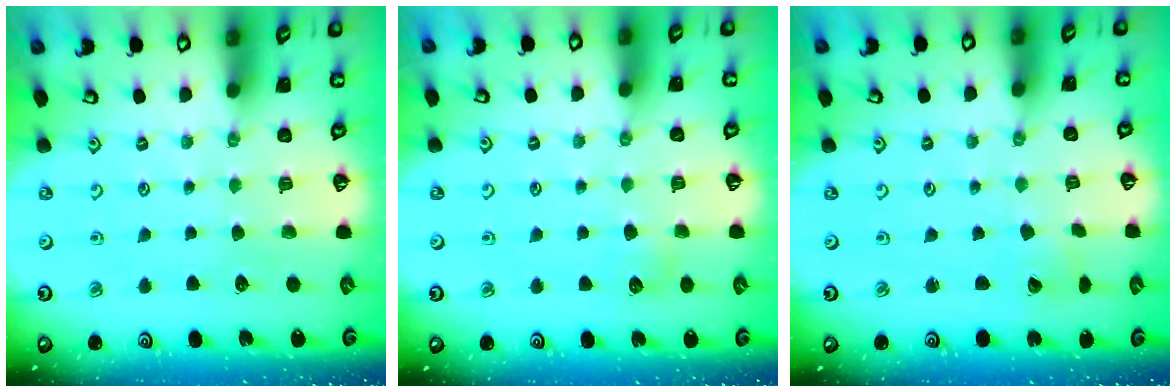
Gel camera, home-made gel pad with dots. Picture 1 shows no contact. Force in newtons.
{"total": 5.3, "press": 5.3, "slide": 0.3}
{"total": 2.7, "press": 2.7, "slide": 0.3}